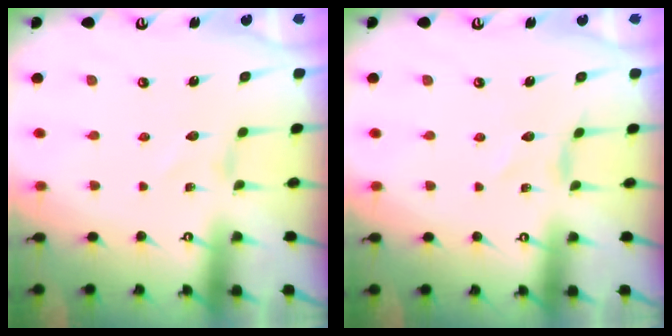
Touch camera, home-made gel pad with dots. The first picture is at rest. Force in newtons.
{"total": 1.4, "press": 1.4, "slide": 0.2}